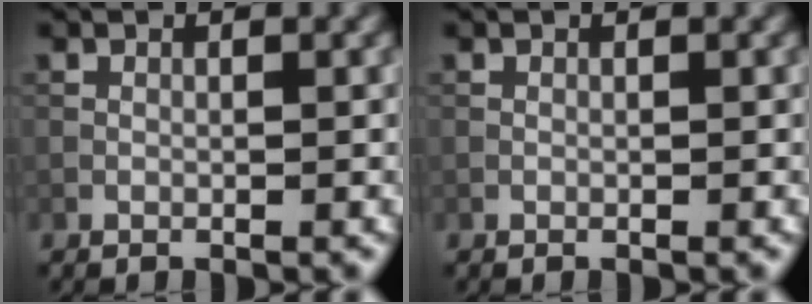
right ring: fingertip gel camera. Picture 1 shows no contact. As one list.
[{"total": 0.0}]